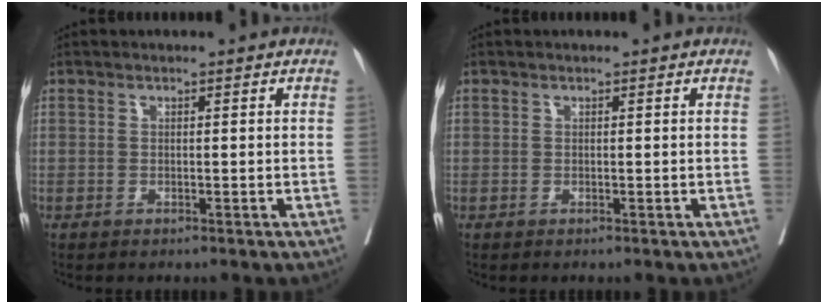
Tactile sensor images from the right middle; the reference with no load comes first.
{"total": 0.0}